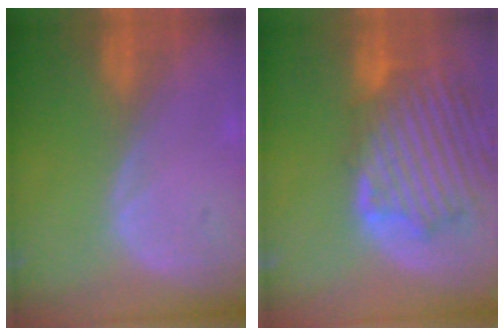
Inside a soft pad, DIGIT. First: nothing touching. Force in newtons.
{"total": 13.4, "press": 11.6, "slide": 6.6}